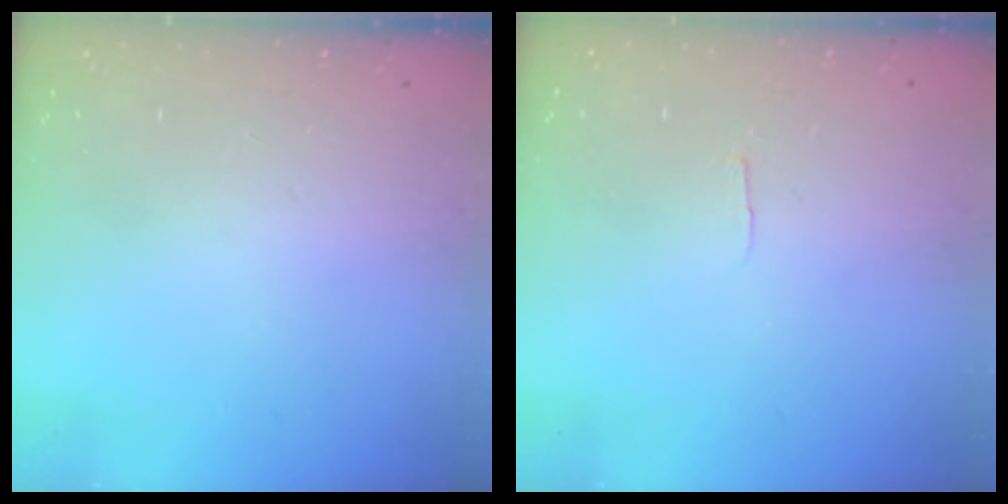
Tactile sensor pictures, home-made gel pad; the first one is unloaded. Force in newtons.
{"total": 2.0, "press": 2.0, "slide": 0.2}